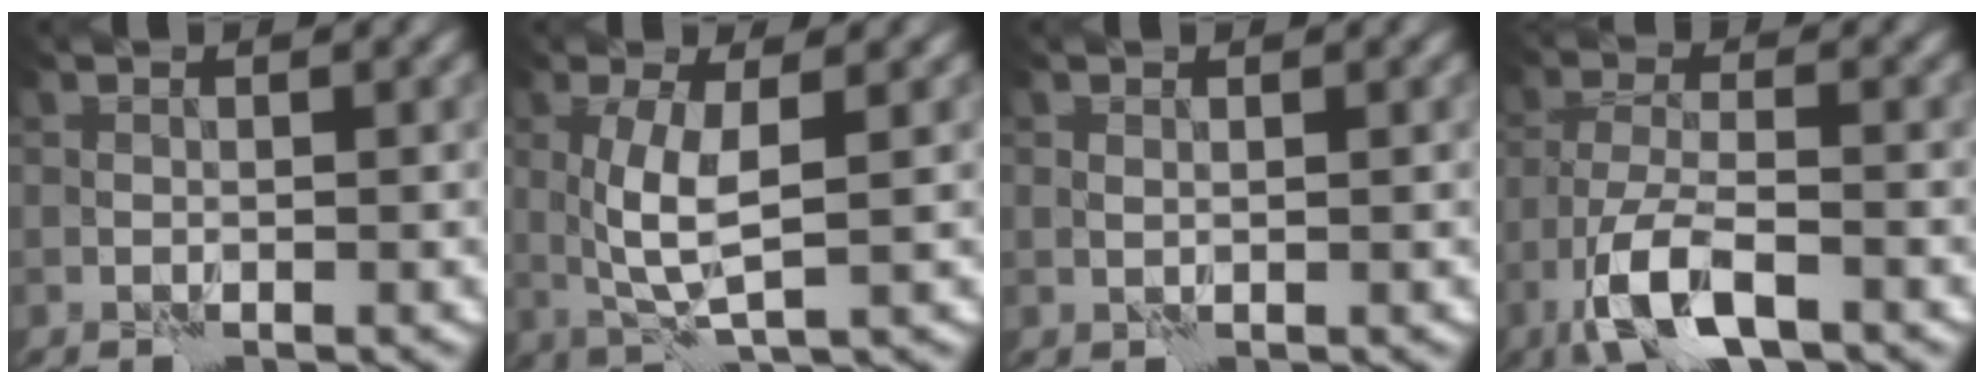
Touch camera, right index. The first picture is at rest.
{"total": 4.2, "force": [0.9, 0.9, 4.0], "torque": [-0.086, -0.004, 0.020]}
{"total": 0.6, "force": [0.5, 0.2, 0.2], "torque": [-0.003, -0.004, 0.011]}
{"total": 6.7, "force": [-3.9, 2.1, 5.0], "torque": [-0.097, -0.002, -0.079]}